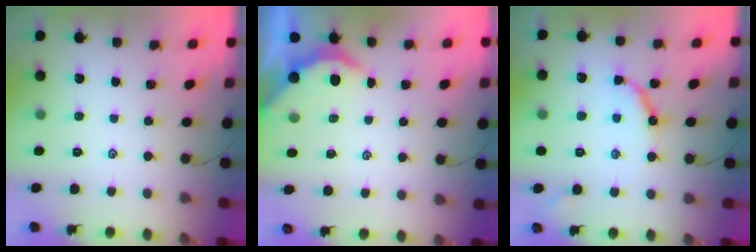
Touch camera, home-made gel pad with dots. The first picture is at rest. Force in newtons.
{"total": 2.3, "press": 2.3, "slide": 0.2}
{"total": 8.6, "press": 8.6, "slide": 0.7}